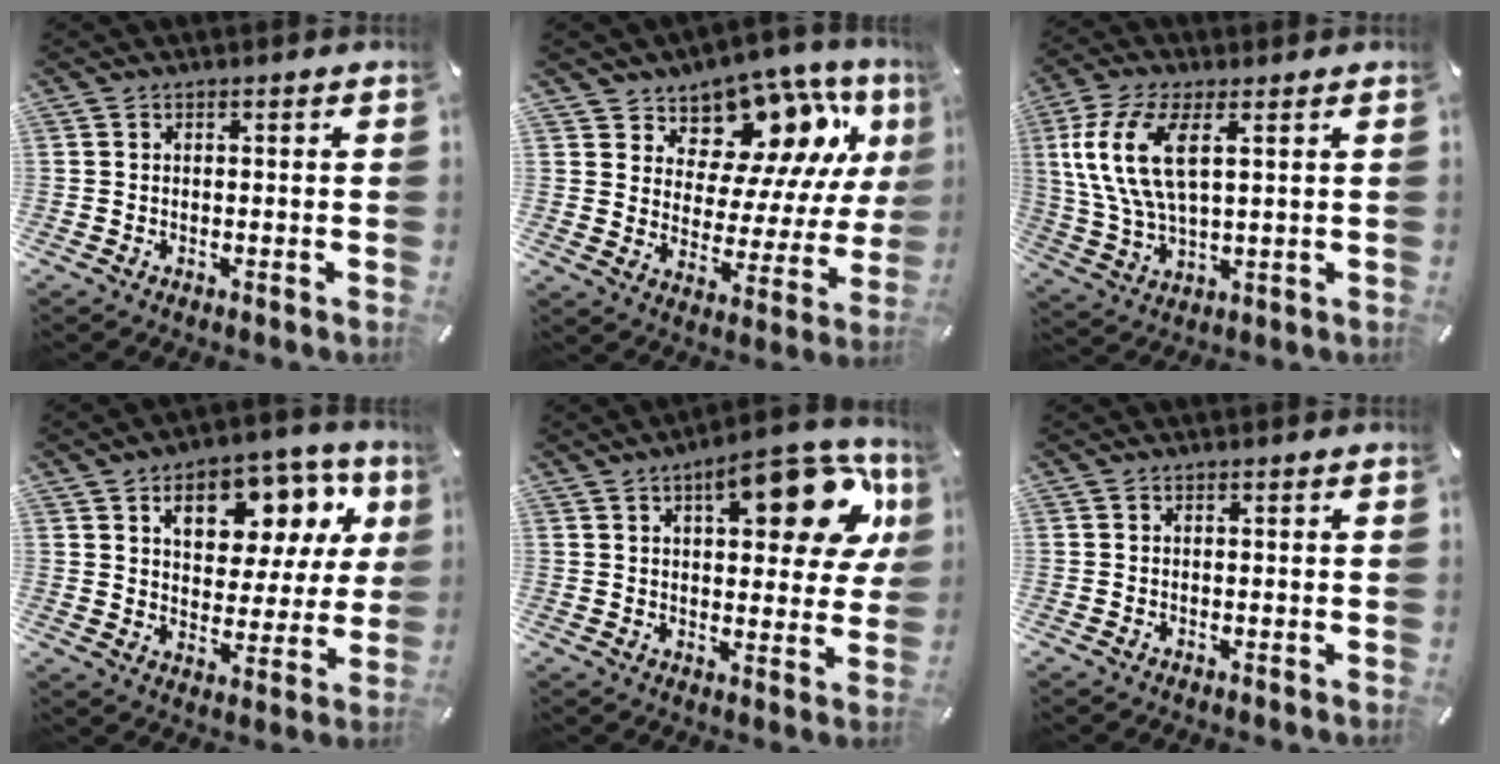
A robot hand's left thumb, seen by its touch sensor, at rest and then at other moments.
{"total": 13.4, "force": [9.1, 8.3, 5.2], "torque": [-0.078, -0.079, 0.156]}
{"total": 12.4, "force": [4.0, 5.7, 10.2], "torque": [-0.238, -0.005, 0.069]}
{"total": 15.6, "force": [7.8, 9.6, 9.6], "torque": [-0.131, -0.033, 0.130]}
{"total": 19.2, "force": [8.4, 8.1, 15.2], "torque": [-0.195, -0.032, 0.129]}
{"total": 0.0}